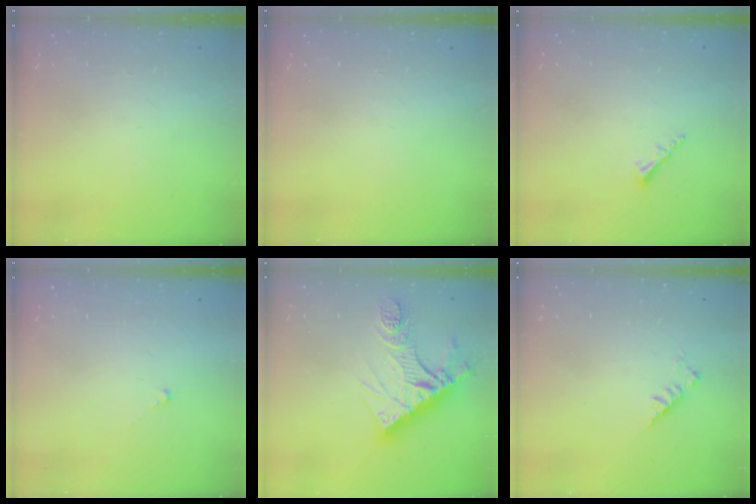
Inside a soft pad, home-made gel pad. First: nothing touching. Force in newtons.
{"total": 0.0}
{"total": 2.3, "press": 2.2, "slide": 0.6}
{"total": 0.0}
{"total": 15.0, "press": 14.9, "slide": 1.4}
{"total": 2.9, "press": 2.8, "slide": 0.7}